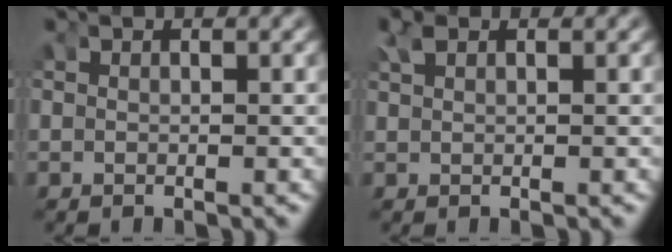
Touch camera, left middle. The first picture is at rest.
{"total": 1.0, "force": [0.8, 0.5, 0.4], "torque": [-0.016, 0.002, 0.018]}